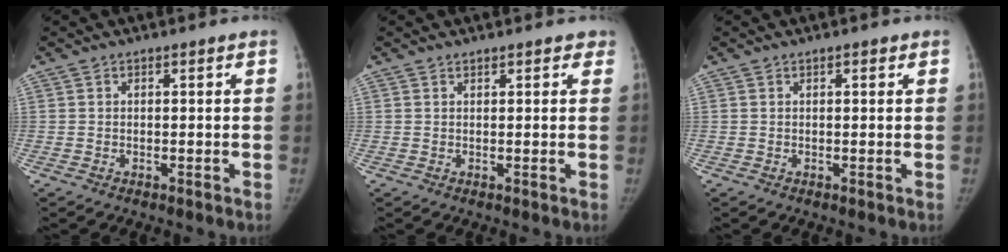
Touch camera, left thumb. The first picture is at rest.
{"total": 2.1, "force": [1.6, 1.1, 0.7], "torque": [0.014, -0.003, 0.014]}
{"total": 1.2, "force": [0.7, 0.6, 0.8], "torque": [-0.007, 0.000, 0.007]}